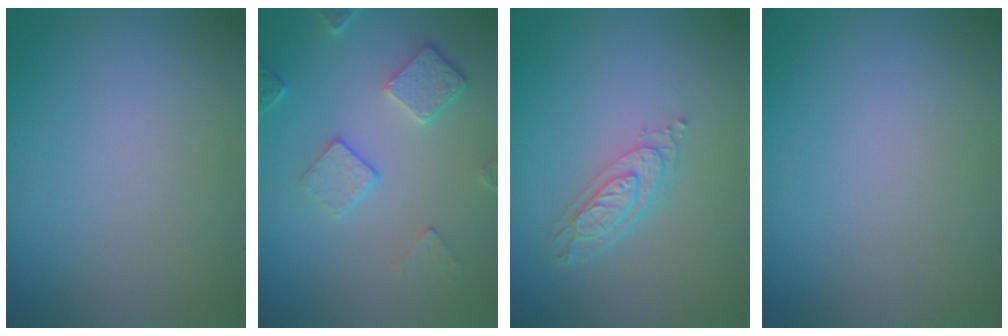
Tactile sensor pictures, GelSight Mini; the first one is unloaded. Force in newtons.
{"total": 3.7, "press": 3.2, "slide": 2.0}
{"total": 3.3, "press": 2.6, "slide": 2.1}
{"total": 0.0}